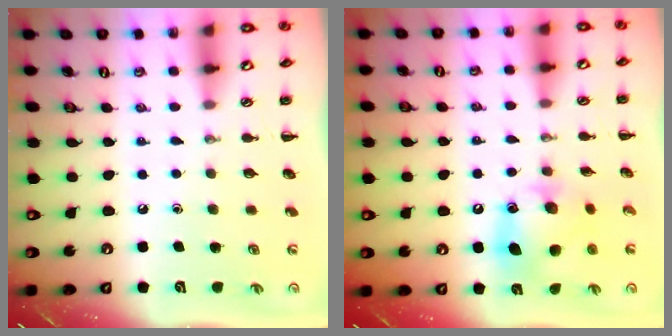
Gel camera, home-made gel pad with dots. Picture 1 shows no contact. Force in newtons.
{"total": 12.1, "press": 11.9, "slide": 1.6}